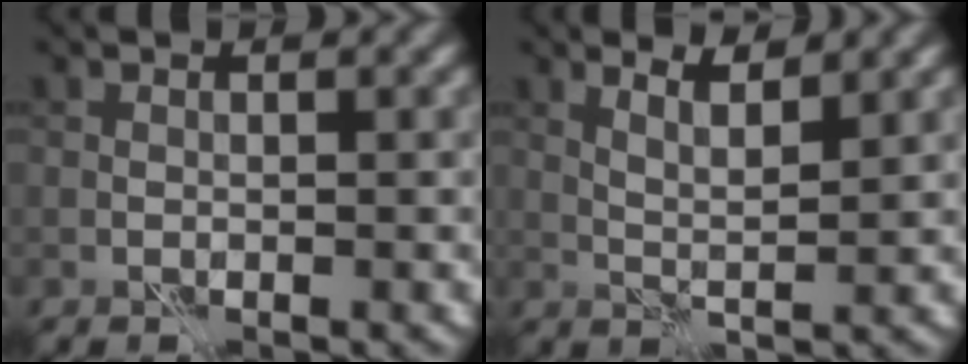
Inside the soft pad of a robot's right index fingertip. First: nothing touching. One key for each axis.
{"total": 2.8, "fx": 1.8, "fy": 0.6, "fz": 2.0, "tx": -0.032, "ty": -0.002, "tz": 0.032}